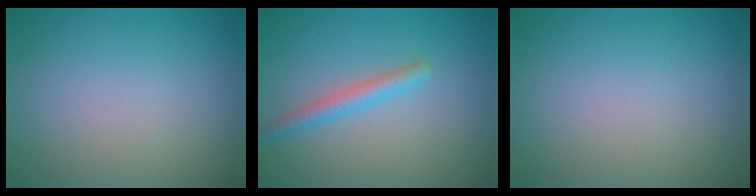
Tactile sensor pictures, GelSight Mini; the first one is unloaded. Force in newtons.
{"total": 2.1, "press": 2.1, "slide": 0.1}
{"total": 0.0}